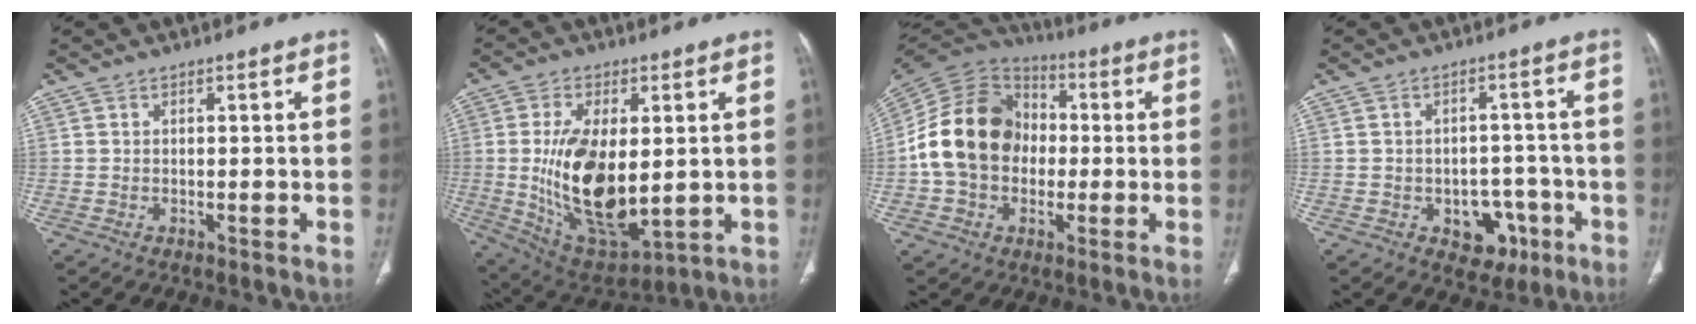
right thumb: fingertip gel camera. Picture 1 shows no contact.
{"total": 18.8, "force": [0.2, 9.5, 16.2], "torque": [-0.283, -0.021, 0.026]}
{"total": 18.0, "force": [-0.8, 14.3, 10.9], "torque": [-0.183, 0.031, -0.022]}
{"total": 7.4, "force": [-3.2, 5.5, 3.8], "torque": [-0.014, 0.028, -0.034]}